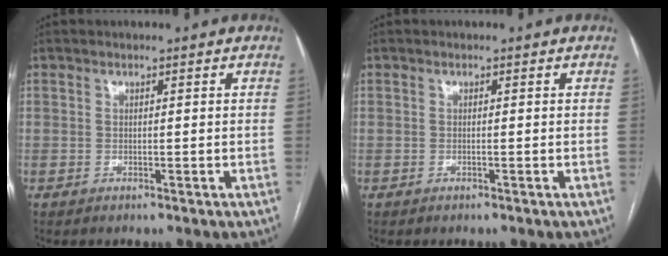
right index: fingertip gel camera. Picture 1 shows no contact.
{"total": 0.0}